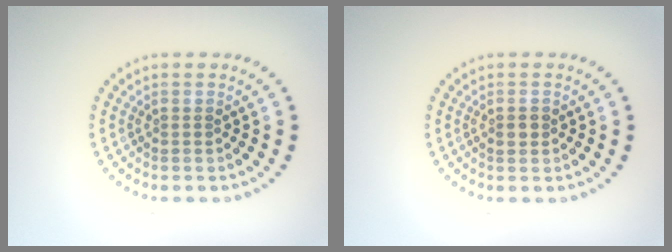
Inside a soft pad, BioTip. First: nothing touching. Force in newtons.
{"total": 1.2, "press": 1.1, "slide": 0.2}